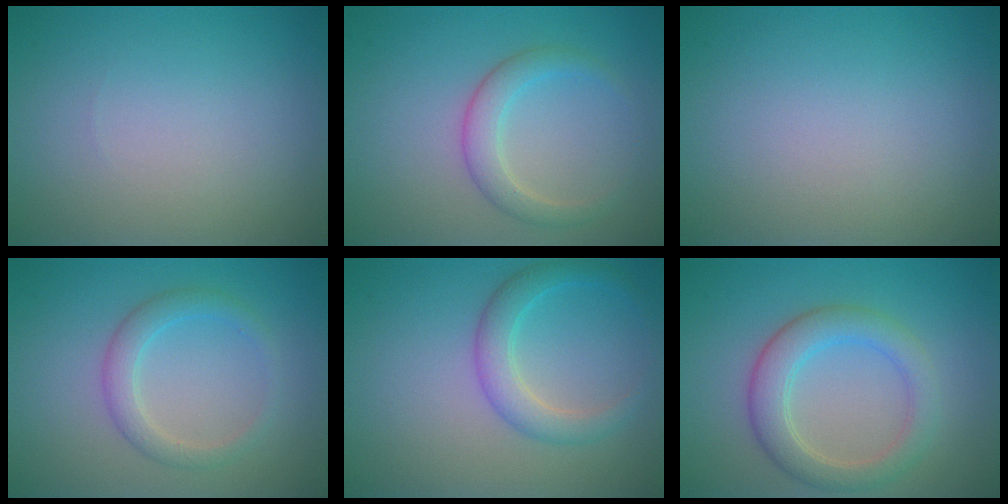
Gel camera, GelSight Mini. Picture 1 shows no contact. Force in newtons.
{"total": 2.6, "press": 2.6, "slide": 0.1}
{"total": 0.0}
{"total": 2.4, "press": 2.4, "slide": 0.1}
{"total": 3.0, "press": 3.0, "slide": 0.2}
{"total": 4.2, "press": 4.2, "slide": 0.2}